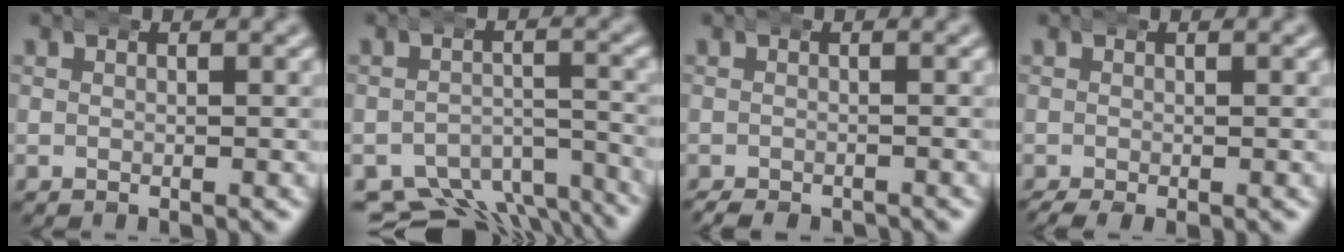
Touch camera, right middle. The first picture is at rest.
{"total": 9.7, "force": [-7.3, 5.0, 4.0], "torque": [-0.060, -0.041, -0.109]}
{"total": 1.6, "force": [-1.5, 0.4, 0.2], "torque": [-0.008, -0.012, -0.019]}
{"total": 1.8, "force": [-1.4, 0.5, 1.0], "torque": [-0.020, -0.011, -0.015]}